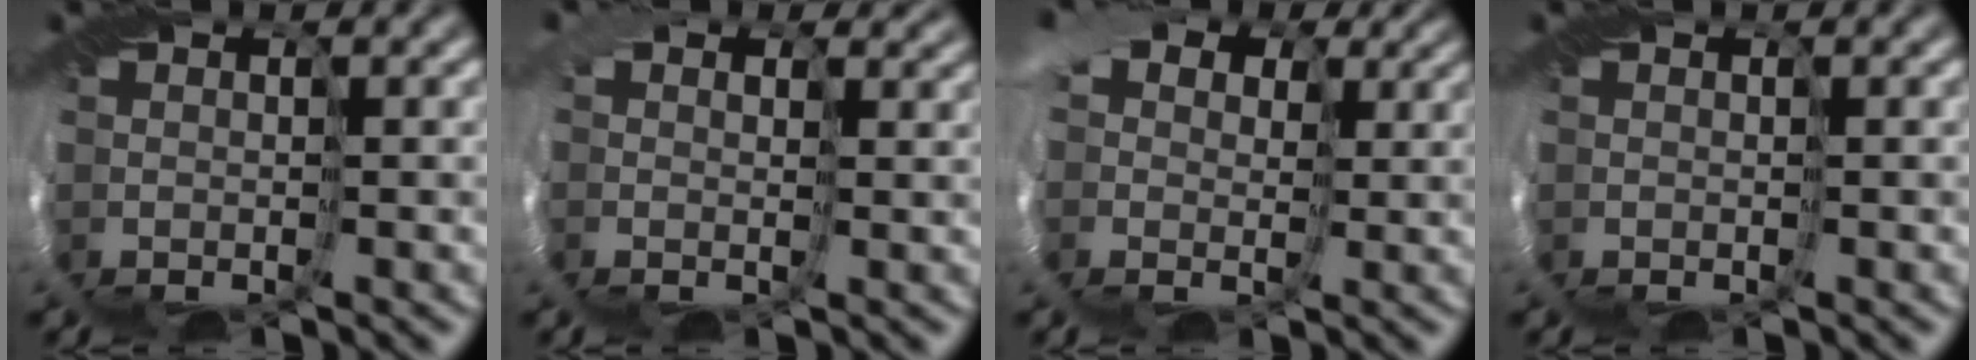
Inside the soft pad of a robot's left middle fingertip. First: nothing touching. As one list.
[{"total": 4.5, "force": [2.2, 3.5, 1.8], "torque": [-0.057, 0.012, 0.014]}, {"total": 11.1, "force": [4.5, 8.2, 5.9], "torque": [-0.141, 0.033, 0.038]}, {"total": 0.0}]